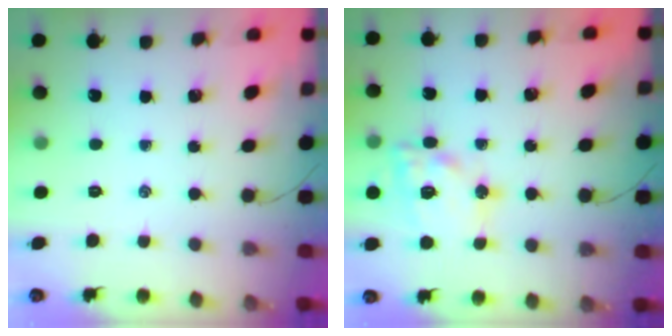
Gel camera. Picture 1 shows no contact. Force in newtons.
{"total": 16.1, "press": 15.8, "slide": 2.9}